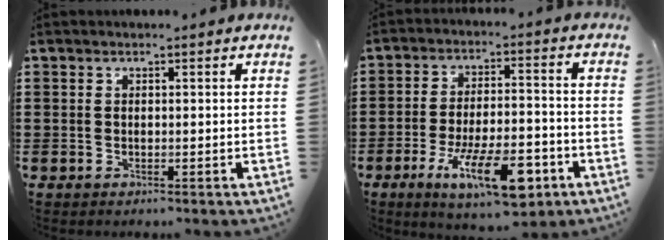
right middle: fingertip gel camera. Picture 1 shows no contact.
{"total": 12.4, "force": [-6.7, 4.0, 9.7], "torque": [-0.177, 0.010, -0.118]}